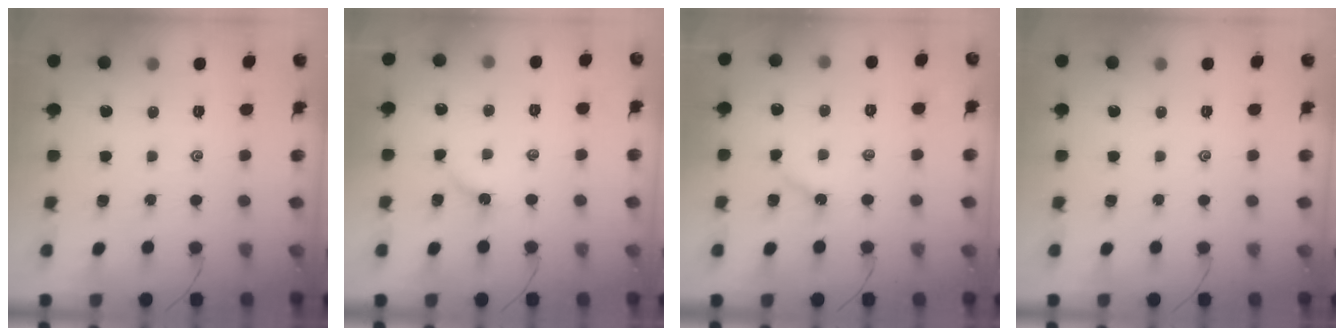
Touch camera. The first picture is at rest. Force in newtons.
{"total": 3.2, "press": 3.2, "slide": 0.4}
{"total": 3.5, "press": 3.5, "slide": 0.5}
{"total": 0.0}